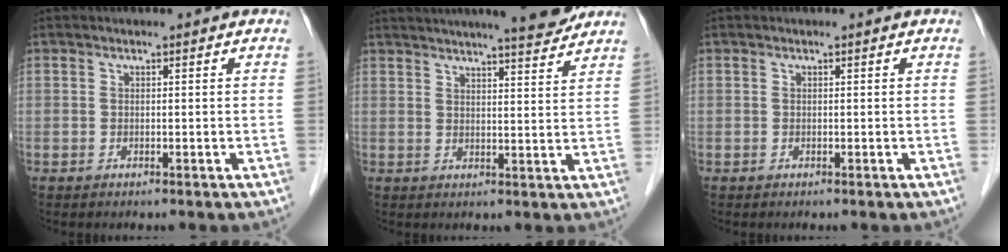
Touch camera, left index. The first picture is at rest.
{"total": 11.3, "force": [10.1, 0.4, 5.1], "torque": [-0.078, 0.004, 0.130]}
{"total": 0.0}